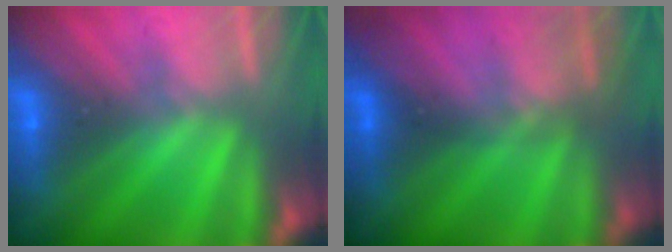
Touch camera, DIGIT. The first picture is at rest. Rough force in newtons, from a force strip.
{"total": 2.8}